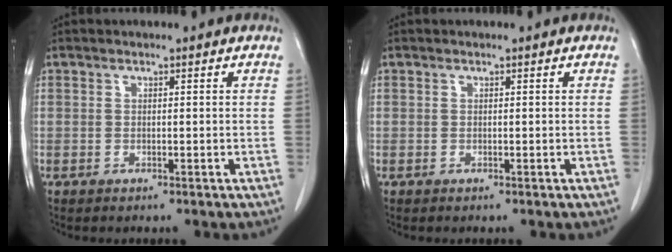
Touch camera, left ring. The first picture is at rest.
{"total": 0.0}